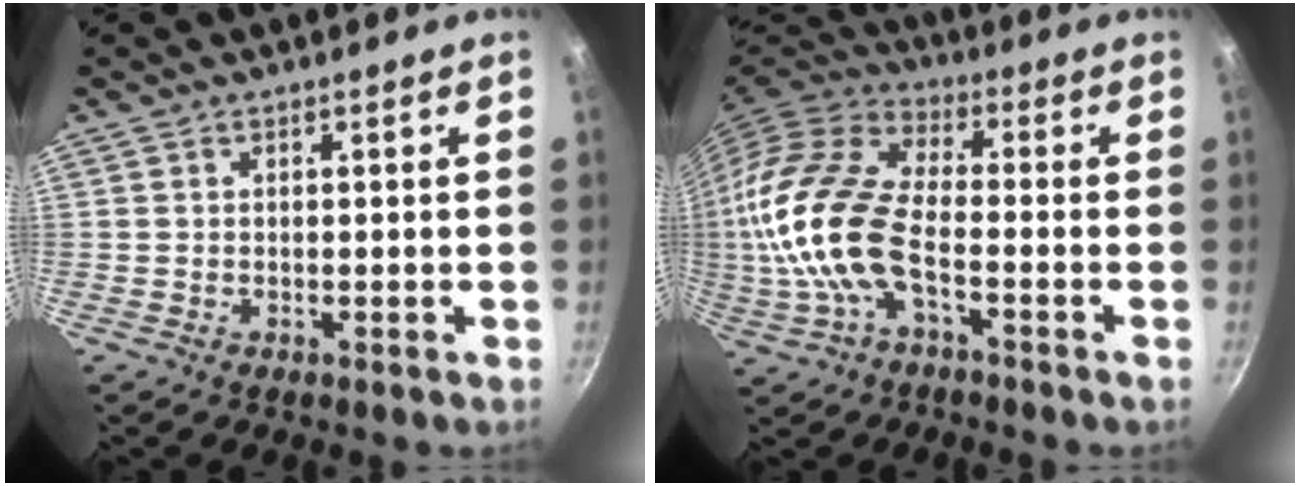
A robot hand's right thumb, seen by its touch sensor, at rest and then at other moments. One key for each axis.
{"total": 17.1, "fx": -3.3, "fy": 8.1, "fz": 14.6, "tx": -0.294, "ty": 0.028, "tz": -0.077}